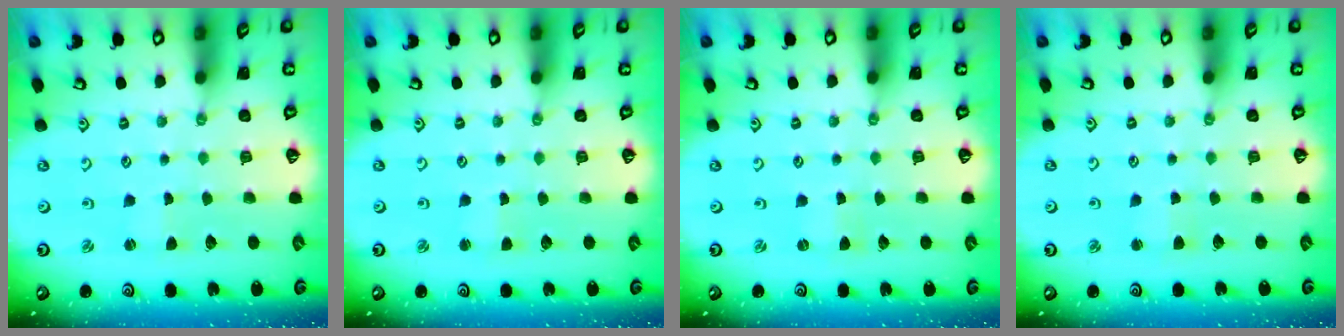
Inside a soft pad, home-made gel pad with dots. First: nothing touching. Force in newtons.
{"total": 2.0, "press": 2.0, "slide": 0.4}
{"total": 0.0}
{"total": 3.0, "press": 3.0, "slide": 0.3}